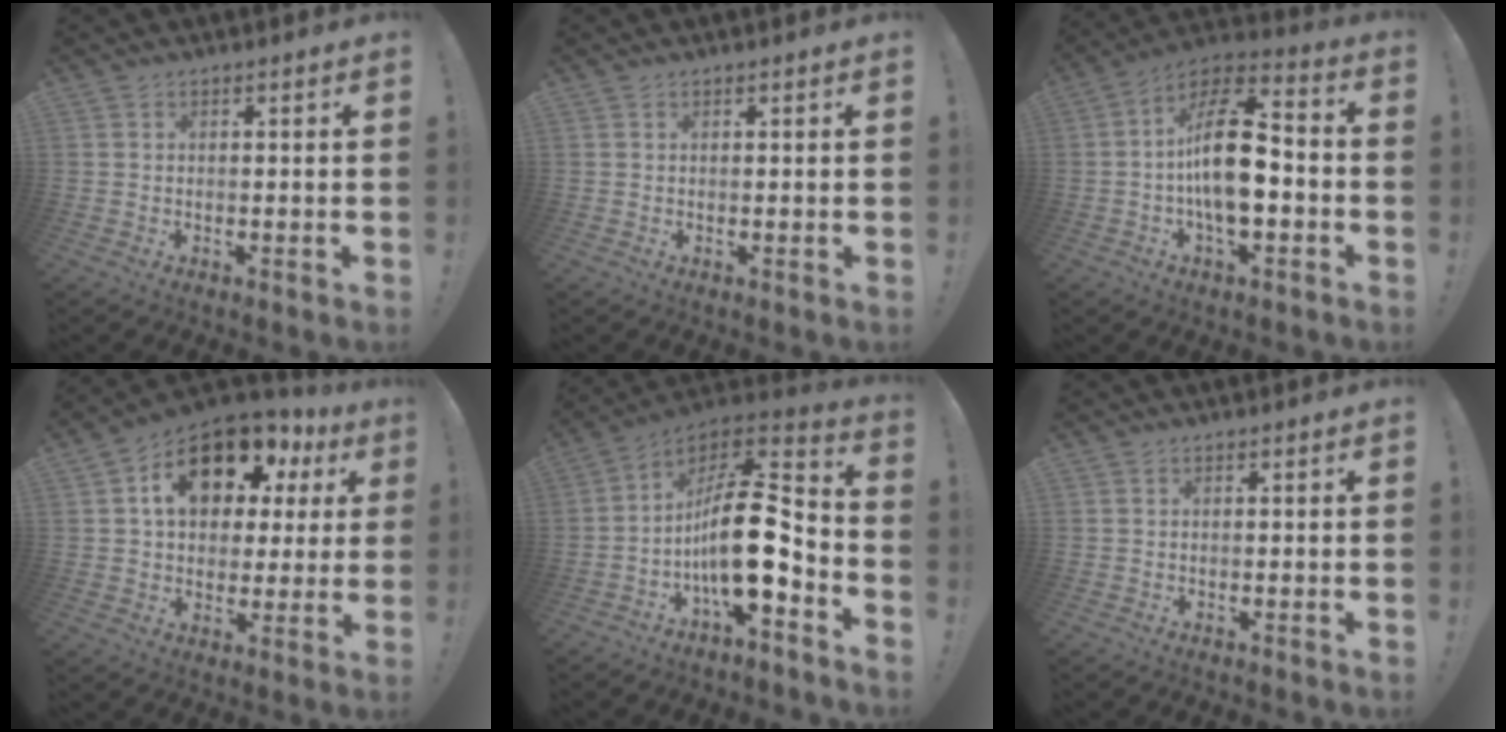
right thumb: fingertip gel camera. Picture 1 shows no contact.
{"total": 0.0}
{"total": 18.2, "force": [-1.9, 8.9, 15.7], "torque": [-0.268, 0.016, -0.035]}
{"total": 16.6, "force": [7.6, 10.1, 10.7], "torque": [-0.167, -0.030, 0.135]}
{"total": 19.3, "force": [-3.7, 6.9, 17.6], "torque": [-0.316, 0.014, -0.060]}
{"total": 0.0}